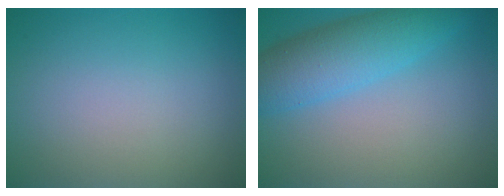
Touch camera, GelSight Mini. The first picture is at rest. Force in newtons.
{"total": 6.0, "press": 6.0, "slide": 0.1}